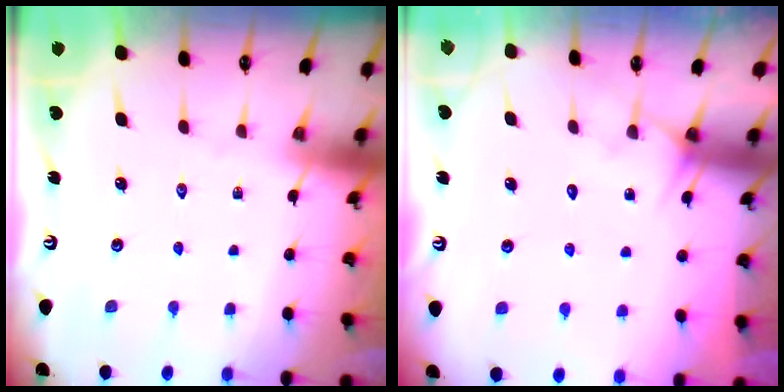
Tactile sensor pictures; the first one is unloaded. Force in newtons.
{"total": 4.9, "press": 4.9, "slide": 0.3}